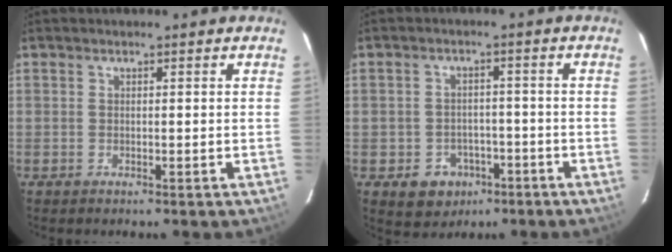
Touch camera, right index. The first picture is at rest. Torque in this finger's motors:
{"motor_torque": [0.11, -0.16, -0.10, -0.21]}